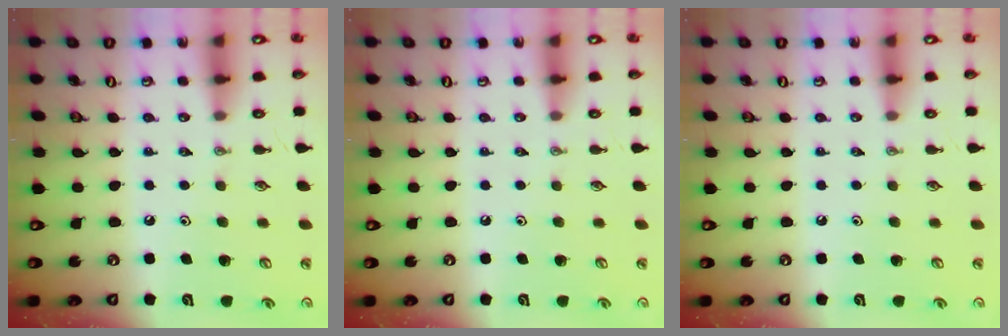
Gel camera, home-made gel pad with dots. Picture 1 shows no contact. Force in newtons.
{"total": 0.0}
{"total": 0.0}